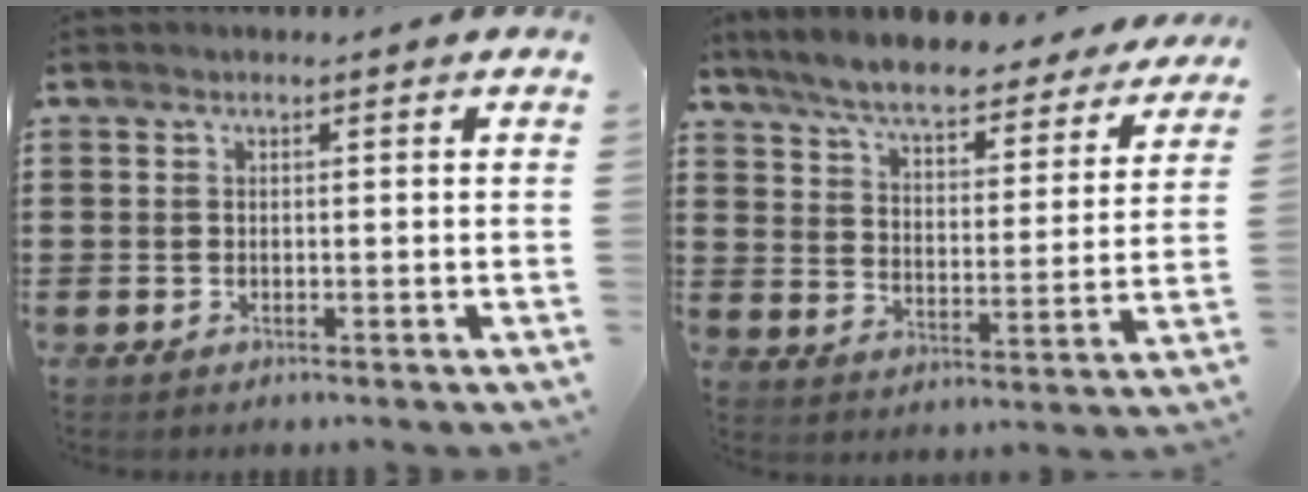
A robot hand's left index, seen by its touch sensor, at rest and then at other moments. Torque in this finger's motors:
{"motor_torque": [1.45, -0.69, 0.35, 0.21]}